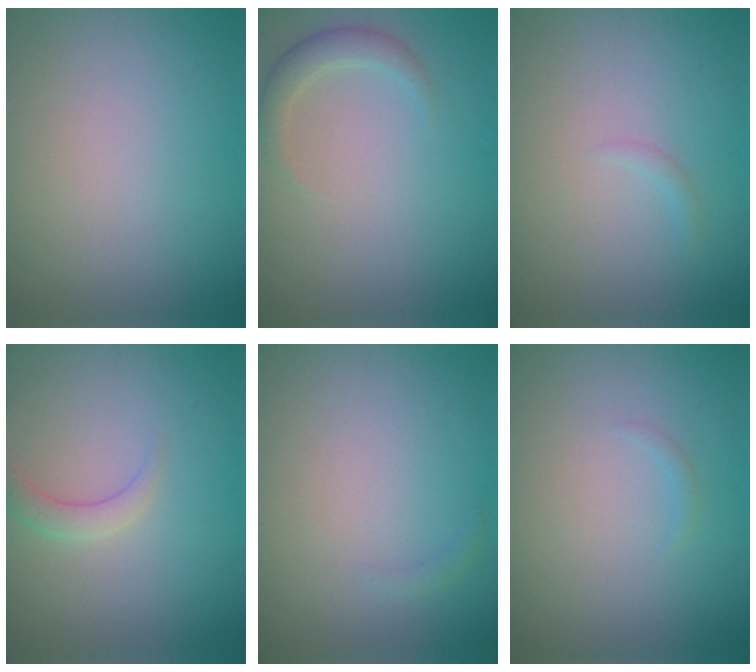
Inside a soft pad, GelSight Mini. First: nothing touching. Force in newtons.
{"total": 2.0, "press": 2.0, "slide": 0.2}
{"total": 0.6, "press": 0.6, "slide": 0.1}
{"total": 1.8, "press": 1.8, "slide": 0.1}
{"total": 0.6, "press": 0.5, "slide": 0.1}
{"total": 0.5, "press": 0.5, "slide": 0.1}